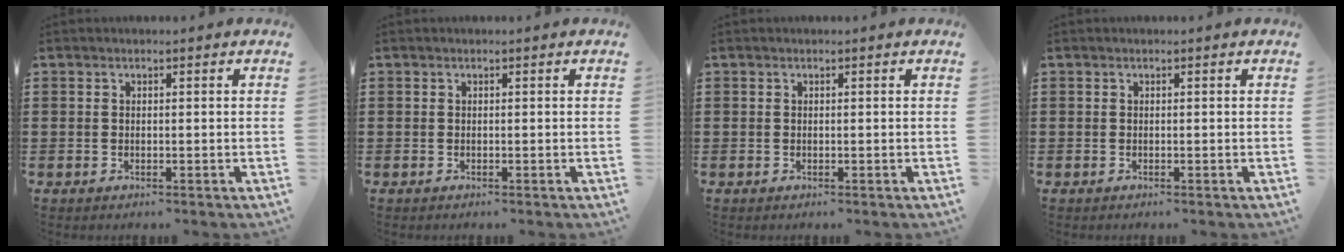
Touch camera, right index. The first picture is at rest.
{"total": 0.0}
{"total": 0.0}
{"total": 0.0}